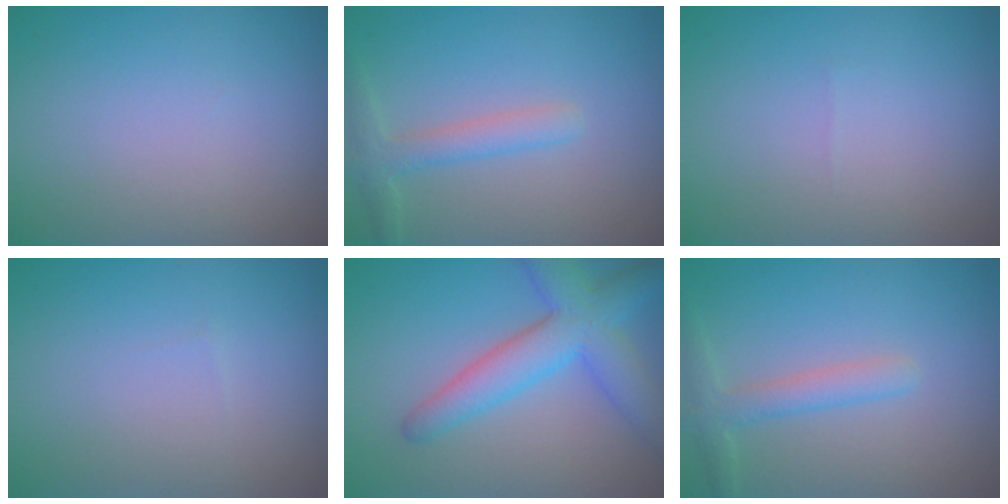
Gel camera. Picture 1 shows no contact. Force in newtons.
{"total": 2.5, "press": 2.5, "slide": 0.0}
{"total": 0.0}
{"total": 0.0}
{"total": 6.3, "press": 6.3, "slide": 0.2}
{"total": 2.5, "press": 2.5, "slide": 0.0}